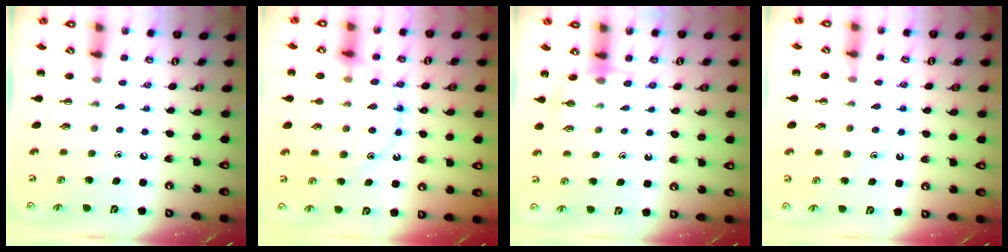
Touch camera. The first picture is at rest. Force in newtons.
{"total": 14.8, "press": 14.8, "slide": 1.1}
{"total": 5.1, "press": 5.1, "slide": 0.5}
{"total": 7.7, "press": 7.6, "slide": 1.1}